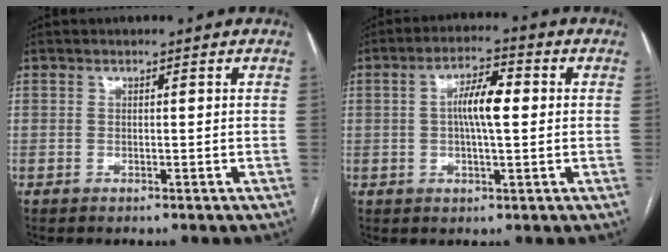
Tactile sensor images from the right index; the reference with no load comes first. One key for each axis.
{"total": 6.7, "fx": 0.6, "fy": 1.6, "fz": 6.4, "tx": -0.120, "ty": 0.015, "tz": 0.007}